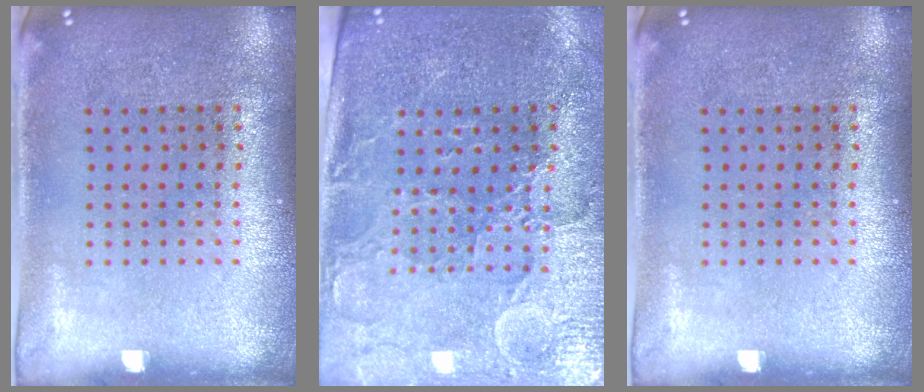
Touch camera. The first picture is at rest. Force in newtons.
{"total": 3.6, "press": 3.3, "slide": 1.4}
{"total": 0.0}